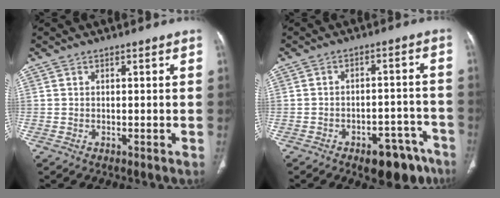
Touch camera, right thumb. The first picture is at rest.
{"total": 11.3, "force": [-7.4, 5.5, 6.4], "torque": [-0.052, 0.055, -0.098]}